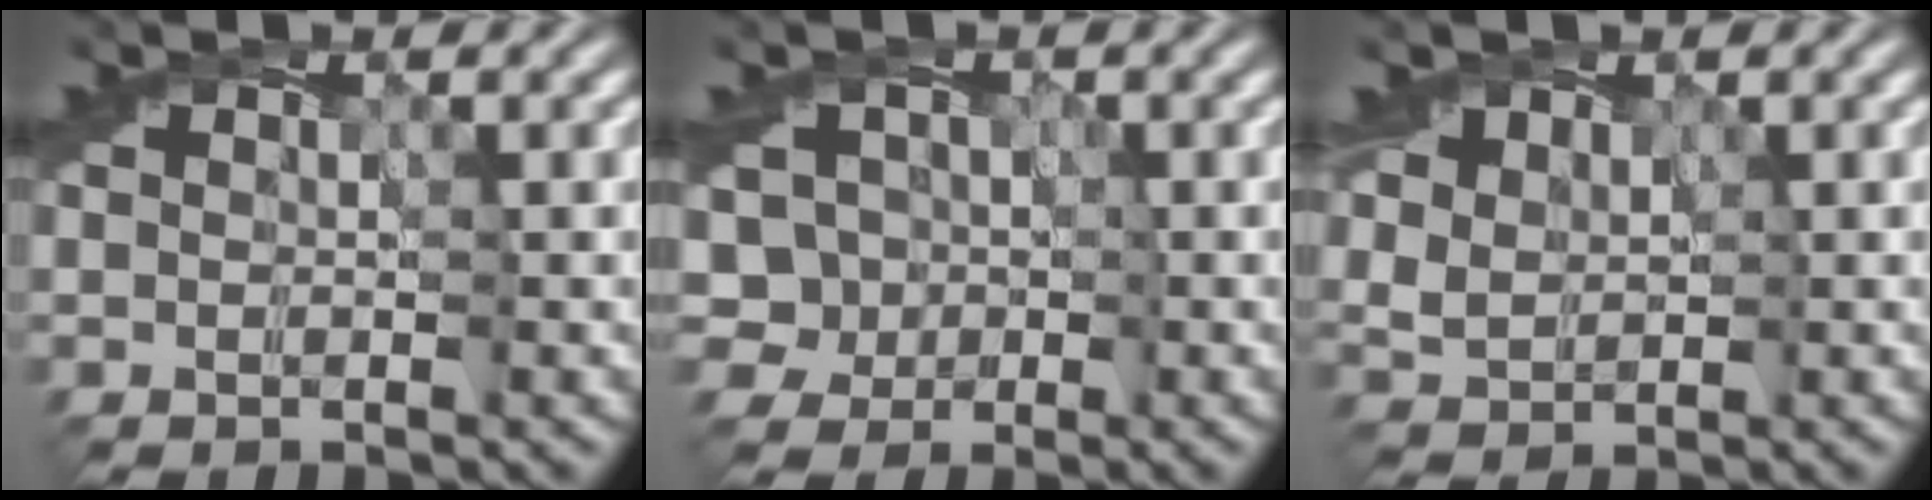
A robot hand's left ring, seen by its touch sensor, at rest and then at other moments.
{"total": 4.5, "force": [0.1, 4.3, 1.3], "torque": [-0.002, 0.039, -0.034]}
{"total": 4.0, "force": [2.5, 2.8, 1.4], "torque": [-0.054, 0.006, 0.054]}